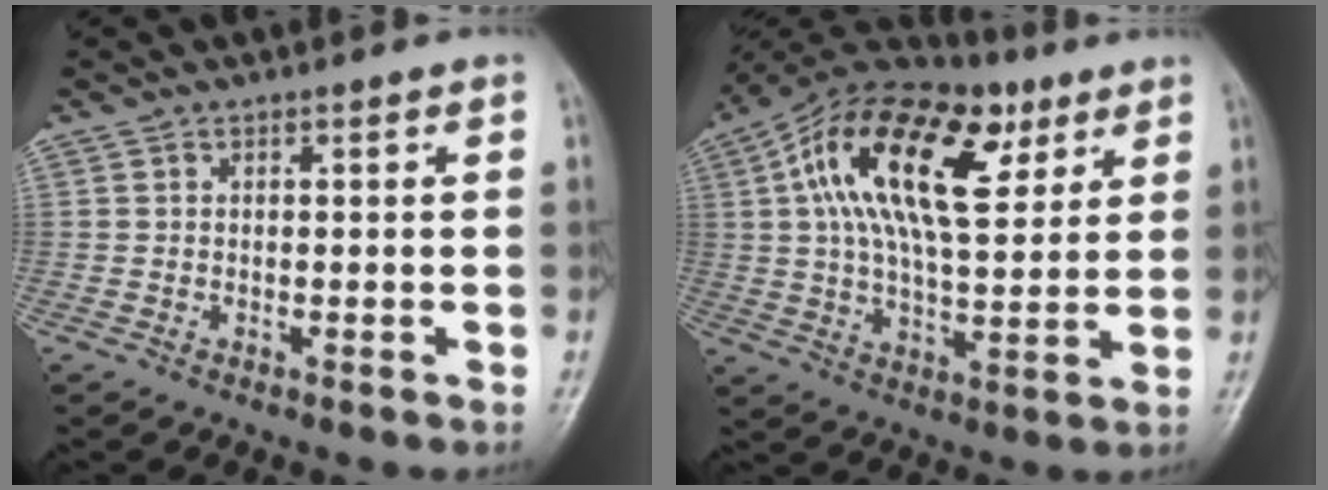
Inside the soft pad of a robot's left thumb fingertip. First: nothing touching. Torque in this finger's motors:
{"motor_torque": [0.72, 1.00, 2.13, -0.65, 0.60]}